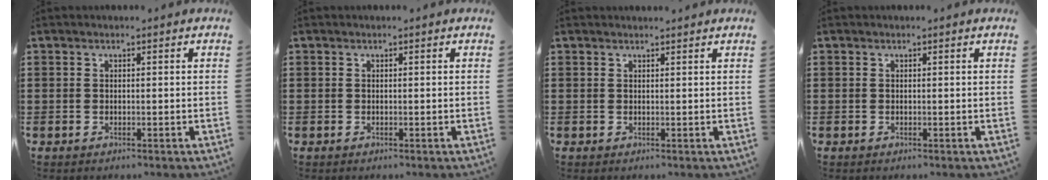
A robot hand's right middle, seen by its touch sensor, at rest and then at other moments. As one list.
[{"total": 0.0}, {"total": 0.7, "force": [0.7, 0.0, 0.1], "torque": [0.004, -0.005, 0.013]}, {"total": 0.0}]